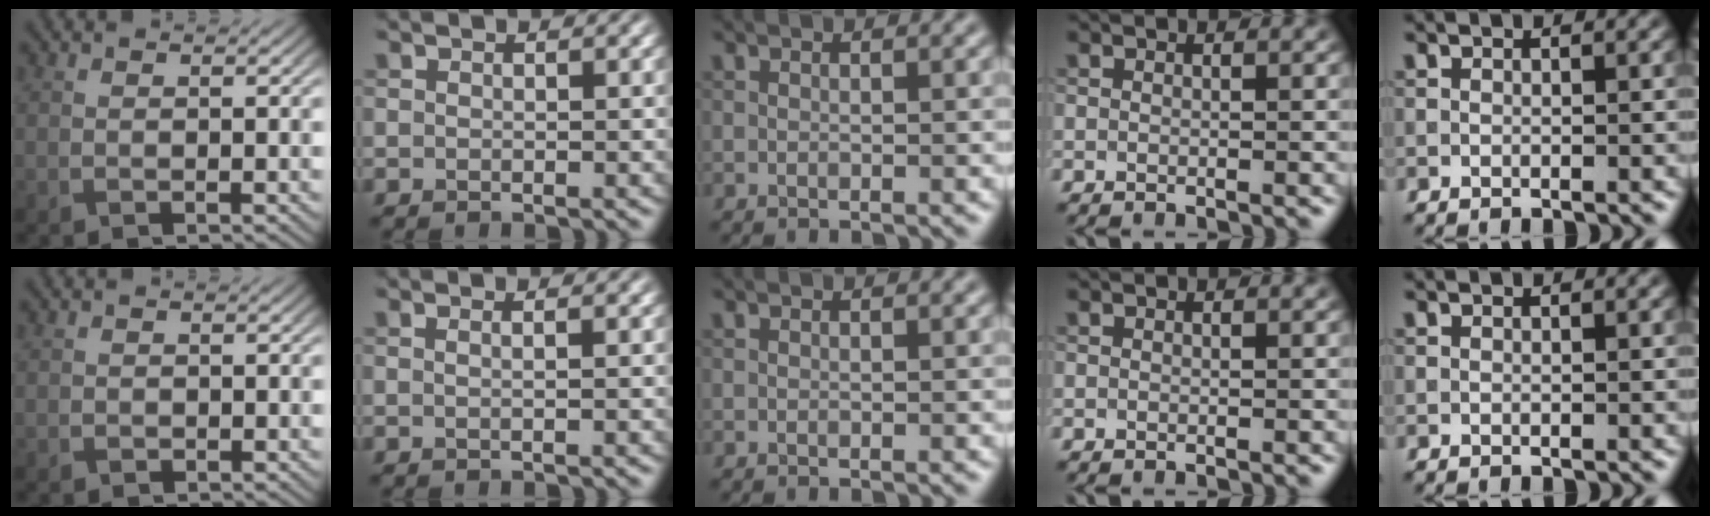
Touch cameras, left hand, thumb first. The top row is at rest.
{"thumb": {"total": 0.5, "force": [-0.2, 0.5, 0.0], "torque": [0.002, -0.004, -0.004]}, "index": {"total": 1.3, "force": [0.4, 0.6, 1.1], "torque": [-0.007, -0.003, -0.009]}}